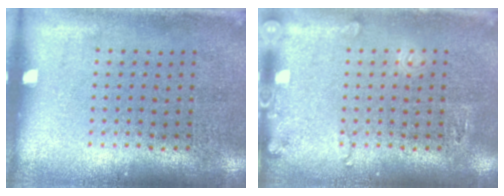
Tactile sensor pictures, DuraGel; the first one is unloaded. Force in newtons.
{"total": 1.3, "press": 1.3, "slide": 0.2}